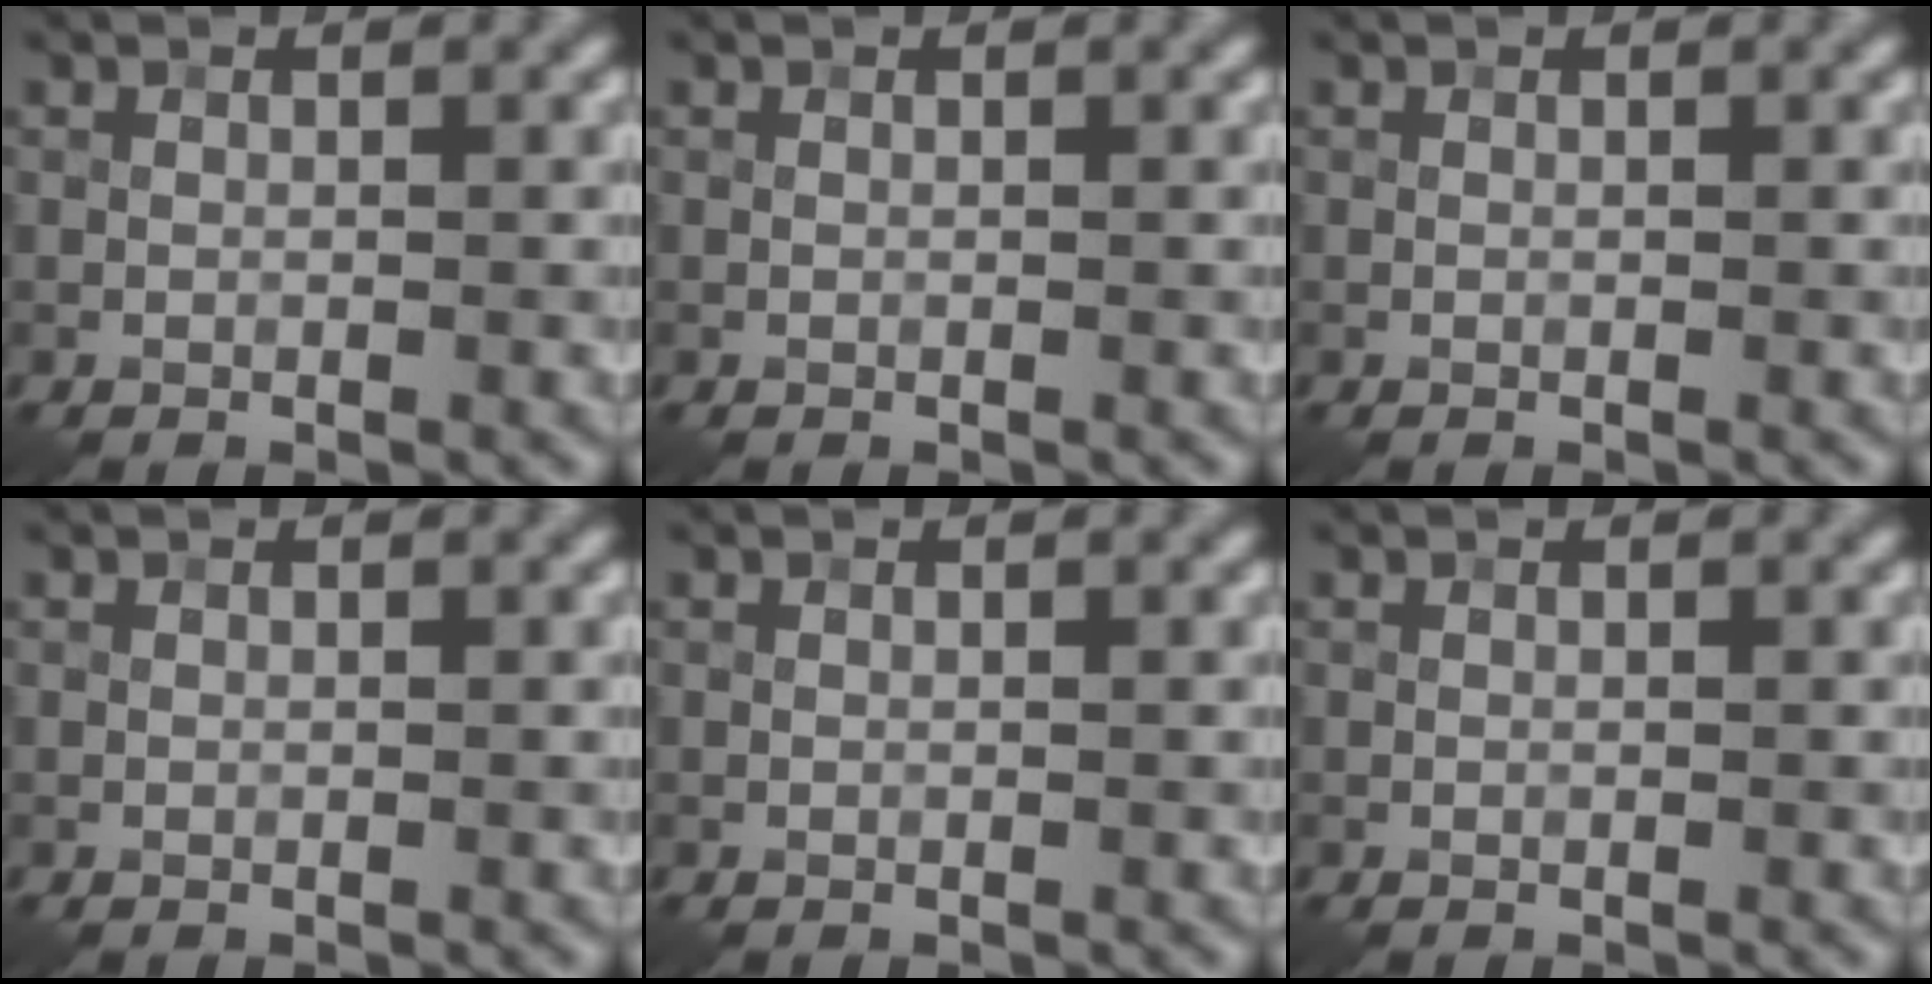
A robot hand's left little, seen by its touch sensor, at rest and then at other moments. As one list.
[{"total": 0.0}, {"total": 0.0}, {"total": 0.0}, {"total": 0.0}, {"total": 0.0}]